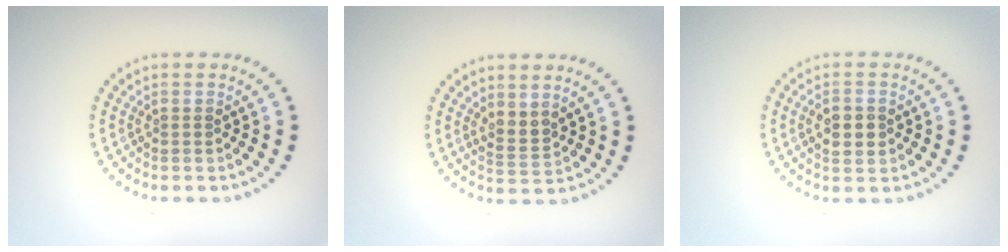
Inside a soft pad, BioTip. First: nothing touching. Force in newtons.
{"total": 1.9, "press": 1.3, "slide": 1.4}
{"total": 2.7, "press": 2.7, "slide": 0.2}